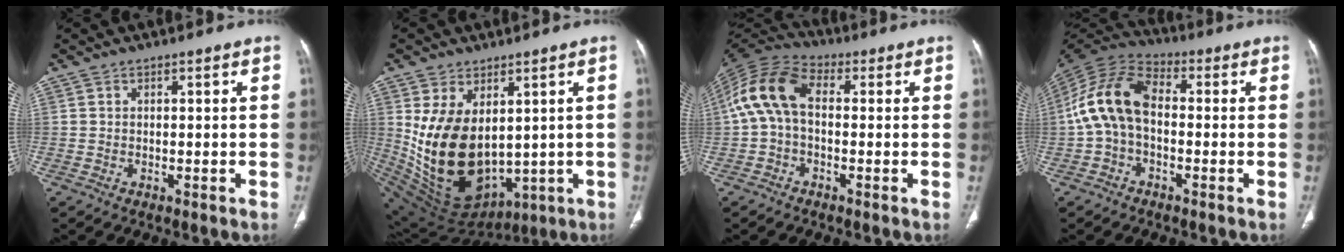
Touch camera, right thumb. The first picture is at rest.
{"total": 18.6, "force": [2.1, 11.9, 14.1], "torque": [-0.242, -0.030, 0.083]}
{"total": 11.7, "force": [0.4, 7.3, 9.1], "torque": [-0.180, 0.033, -0.005]}
{"total": 12.6, "force": [-0.6, 8.0, 9.7], "torque": [-0.189, 0.037, -0.023]}